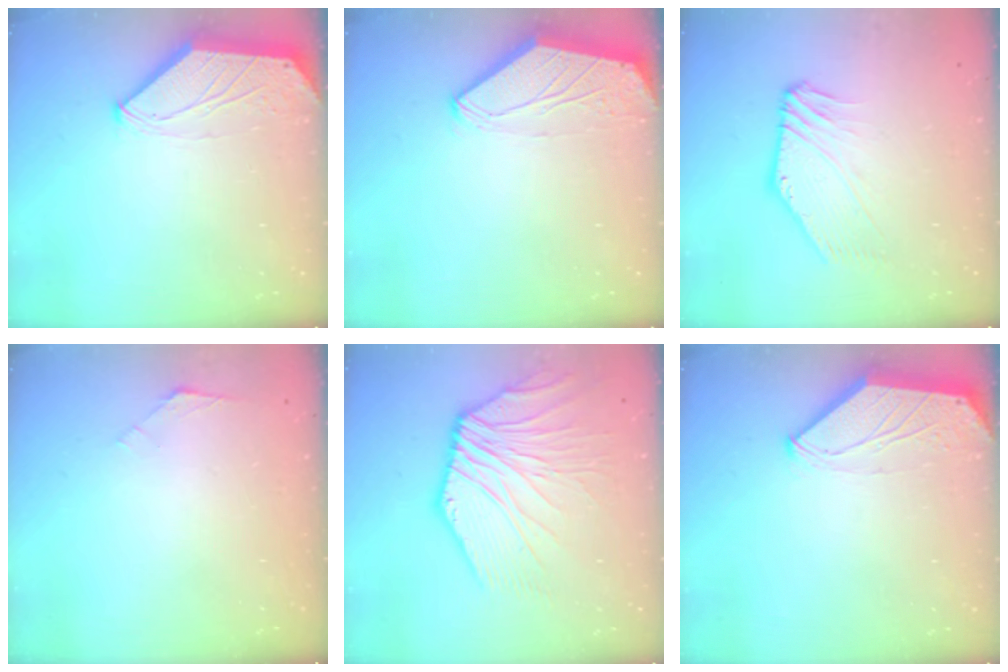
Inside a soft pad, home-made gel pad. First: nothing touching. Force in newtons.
{"total": 0.0}
{"total": 0.6, "press": 0.4, "slide": 0.4}
{"total": 2.6, "press": 2.6, "slide": 0.7}
{"total": 6.8, "press": 6.6, "slide": 1.6}
{"total": 0.0}